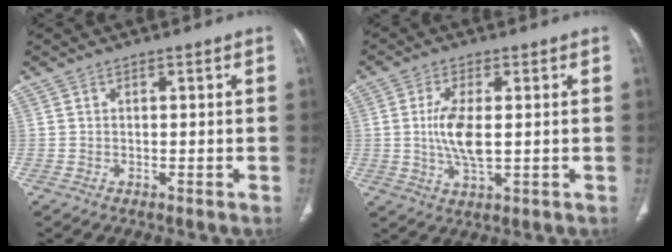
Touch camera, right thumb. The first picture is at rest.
{"total": 7.6, "force": [0.2, 3.0, 7.0], "torque": [-0.150, -0.010, 0.006]}